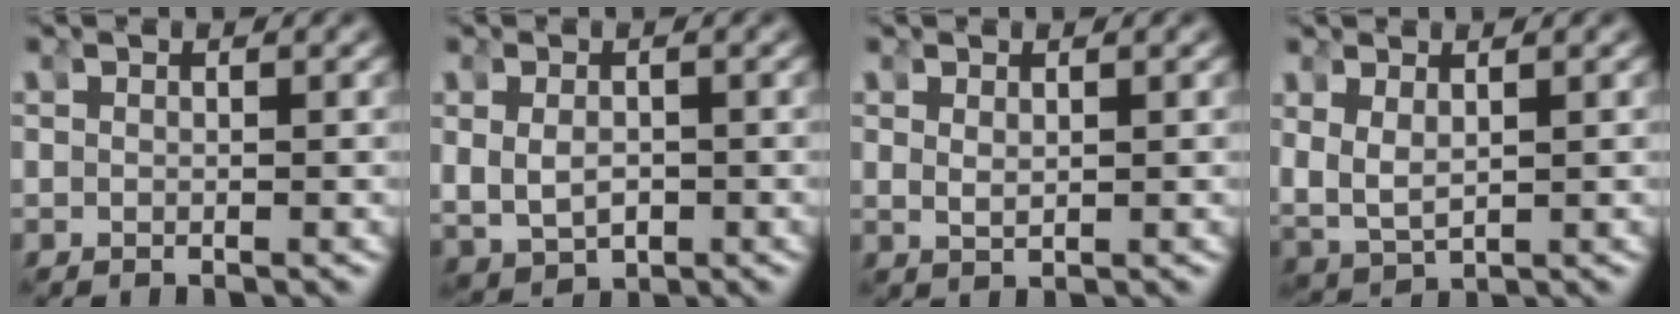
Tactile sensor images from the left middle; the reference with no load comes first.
{"total": 2.9, "force": [-0.1, 2.9, 0.1], "torque": [-0.022, -0.014, 0.005]}
{"total": 1.8, "force": [1.3, -1.2, -0.1], "torque": [0.004, 0.007, 0.026]}
{"total": 3.1, "force": [1.3, 2.8, 0.6], "torque": [-0.055, -0.006, 0.026]}